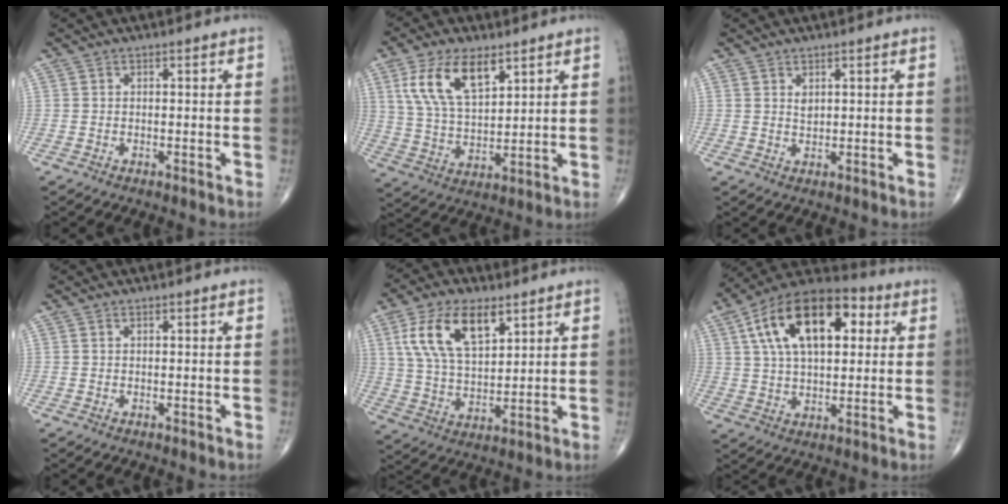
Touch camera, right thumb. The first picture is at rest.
{"total": 12.8, "force": [6.3, 6.1, 9.3], "torque": [-0.164, -0.020, 0.128]}
{"total": 1.5, "force": [0.8, 0.8, 1.0], "torque": [-0.013, -0.006, 0.018]}
{"total": 0.0}
{"total": 14.1, "force": [6.4, 6.9, 10.4], "torque": [-0.184, -0.016, 0.125]}
{"total": 20.7, "force": [6.3, 11.0, 16.3], "torque": [-0.256, 0.015, 0.096]}